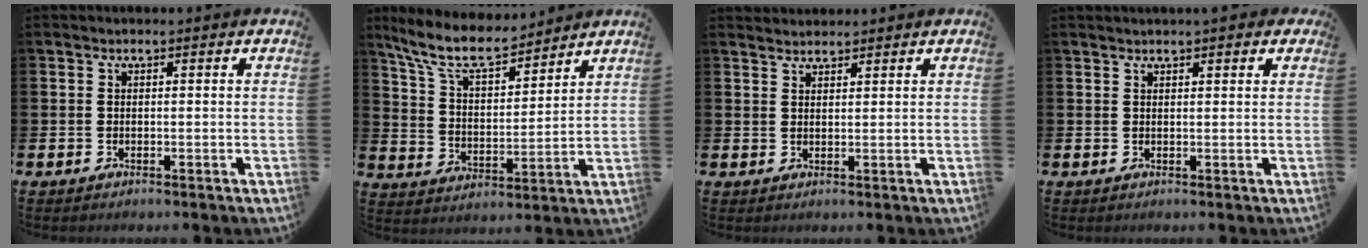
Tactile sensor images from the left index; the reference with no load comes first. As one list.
[{"total": 8.7, "force": [7.7, 2.3, 3.4], "torque": [-0.103, -0.040, 0.139]}, {"total": 1.7, "force": [1.6, 0.4, -0.3], "torque": [0.002, -0.002, 0.030]}, {"total": 0.9, "force": [0.9, 0.0, 0.1], "torque": [-0.003, 0.002, 0.016]}]